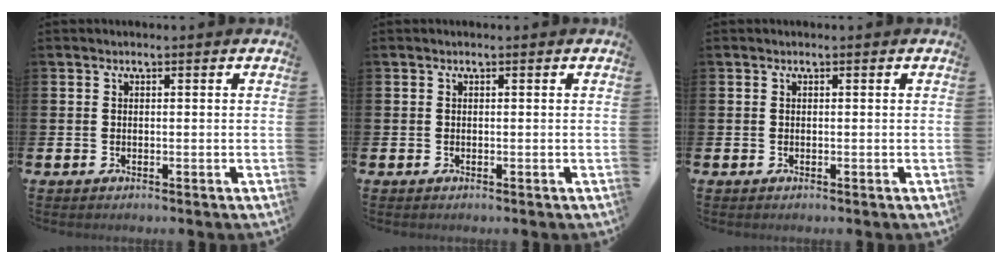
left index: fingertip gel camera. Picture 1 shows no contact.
{"total": 0.0}
{"total": 0.0}